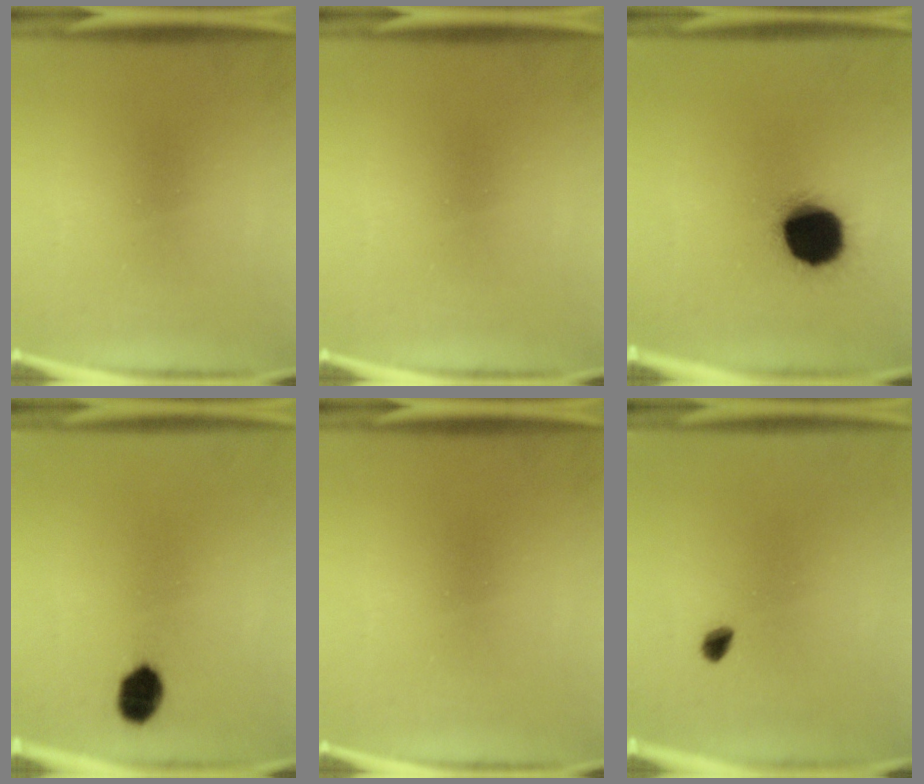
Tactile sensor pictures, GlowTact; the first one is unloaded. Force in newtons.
{"total": 0.0}
{"total": 17.8}
{"total": 5.6}
{"total": 0.0}
{"total": 1.7}